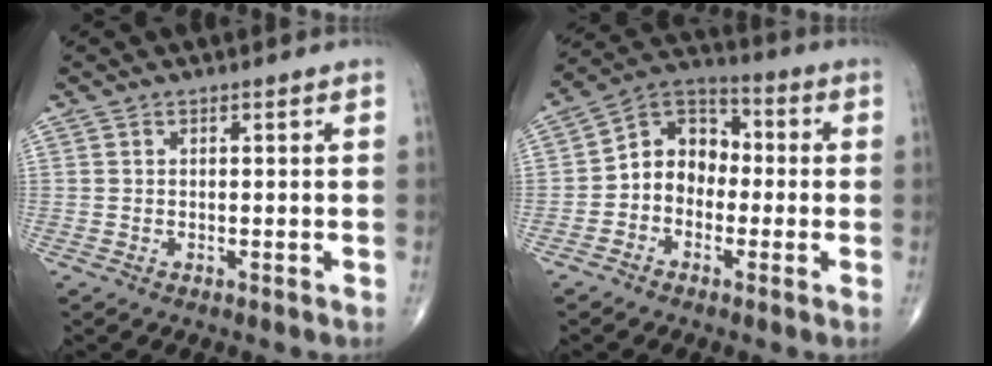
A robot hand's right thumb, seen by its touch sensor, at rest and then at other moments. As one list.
[{"total": 9.7, "force": [-1.4, 7.8, 5.6], "torque": [-0.058, 0.041, -0.042]}]